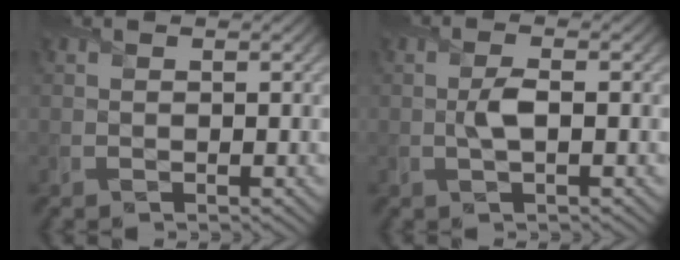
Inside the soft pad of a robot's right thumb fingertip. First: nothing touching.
{"total": 2.2, "force": [-0.1, 0.7, 2.1], "torque": [-0.051, 0.005, -0.002]}